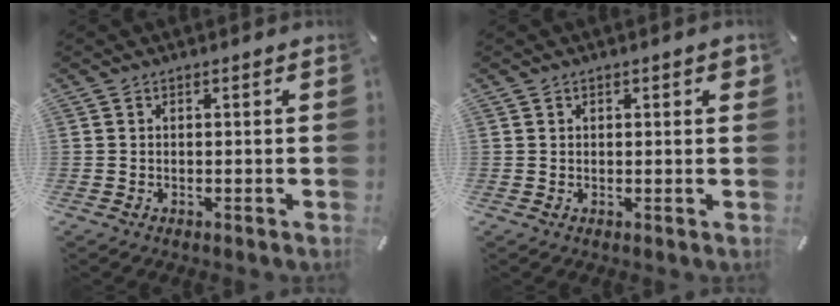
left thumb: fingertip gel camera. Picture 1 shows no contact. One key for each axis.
{"total": 1.2, "fx": 0.6, "fy": 0.6, "fz": 0.9, "tx": -0.010, "ty": 0.000, "tz": 0.008}